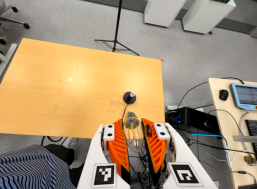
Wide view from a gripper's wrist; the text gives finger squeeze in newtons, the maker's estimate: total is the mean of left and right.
{"total": 21.2, "left": 24.5, "right": 17.9}